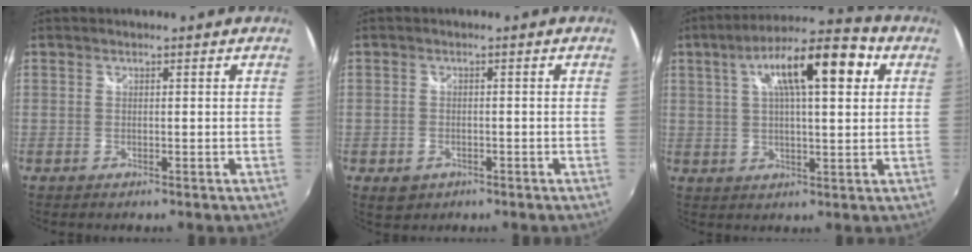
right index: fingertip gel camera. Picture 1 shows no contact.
{"total": 3.5, "force": [-1.7, 2.8, 1.4], "torque": [-0.032, -0.003, -0.021]}
{"total": 15.6, "force": [5.4, 4.7, 13.8], "torque": [-0.233, 0.033, 0.077]}